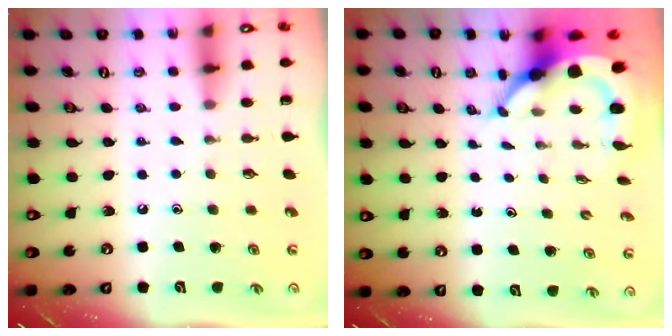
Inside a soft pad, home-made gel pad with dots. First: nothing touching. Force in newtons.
{"total": 6.0, "press": 5.9, "slide": 0.9}